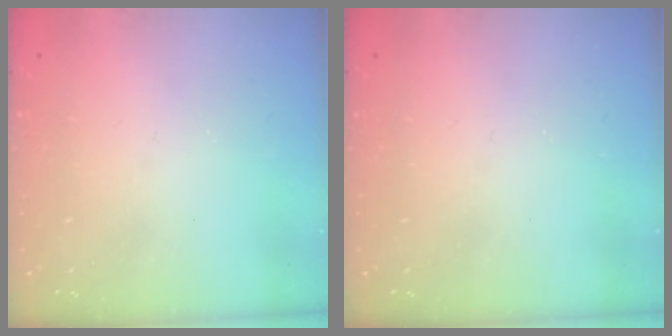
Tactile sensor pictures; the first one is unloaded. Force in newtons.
{"total": 0.0}